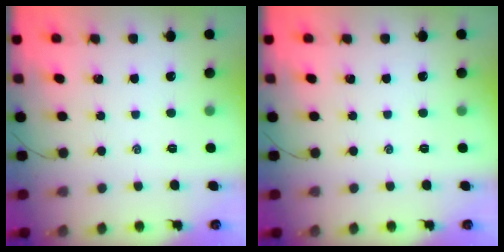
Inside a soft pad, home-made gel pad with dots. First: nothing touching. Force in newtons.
{"total": 0.0}